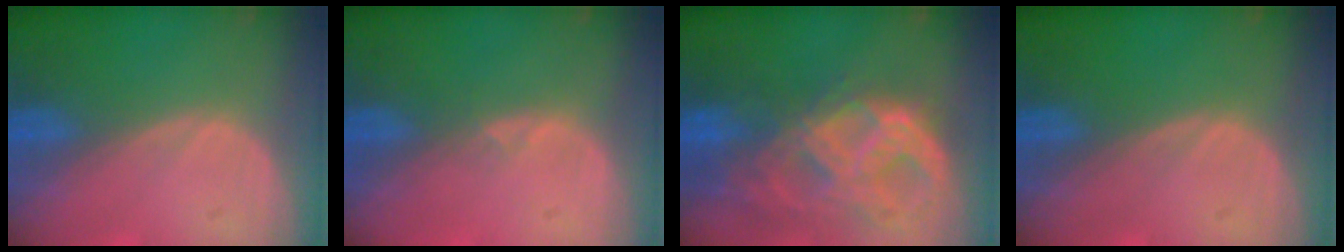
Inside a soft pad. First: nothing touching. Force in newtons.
{"total": 0.7, "press": 0.6, "slide": 0.3}
{"total": 11.4, "press": 9.7, "slide": 6.1}
{"total": 0.0}